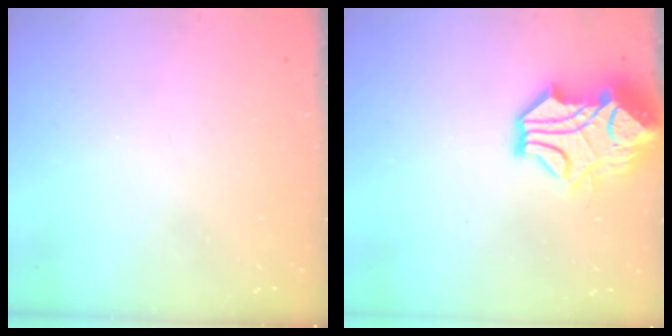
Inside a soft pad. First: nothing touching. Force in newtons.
{"total": 11.1, "press": 10.9, "slide": 2.3}